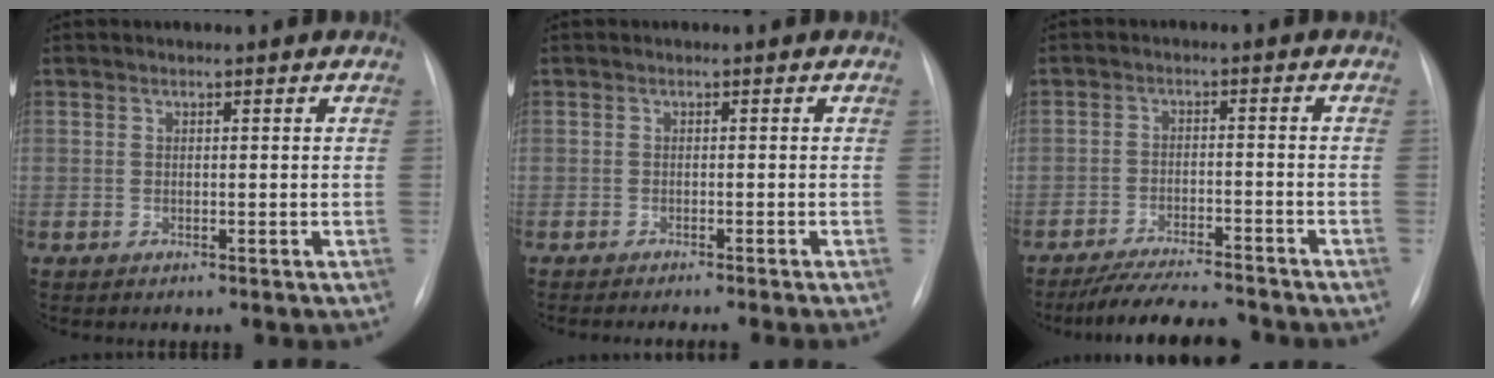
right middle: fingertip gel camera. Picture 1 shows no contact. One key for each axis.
{"total": 6.1, "fx": -5.2, "fy": -0.9, "fz": 3.1, "tx": -0.013, "ty": -0.007, "tz": -0.070}
{"total": 10.7, "fx": -9.7, "fy": 1.2, "fz": 4.2, "tx": -0.066, "ty": -0.007, "tz": -0.151}